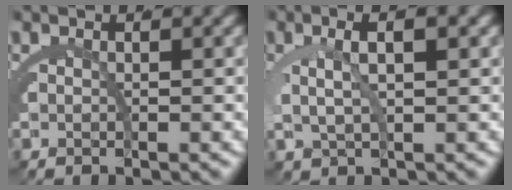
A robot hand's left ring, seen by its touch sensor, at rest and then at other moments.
{"total": 3.8, "force": [1.2, 1.2, 3.5], "torque": [-0.070, 0.003, 0.028]}